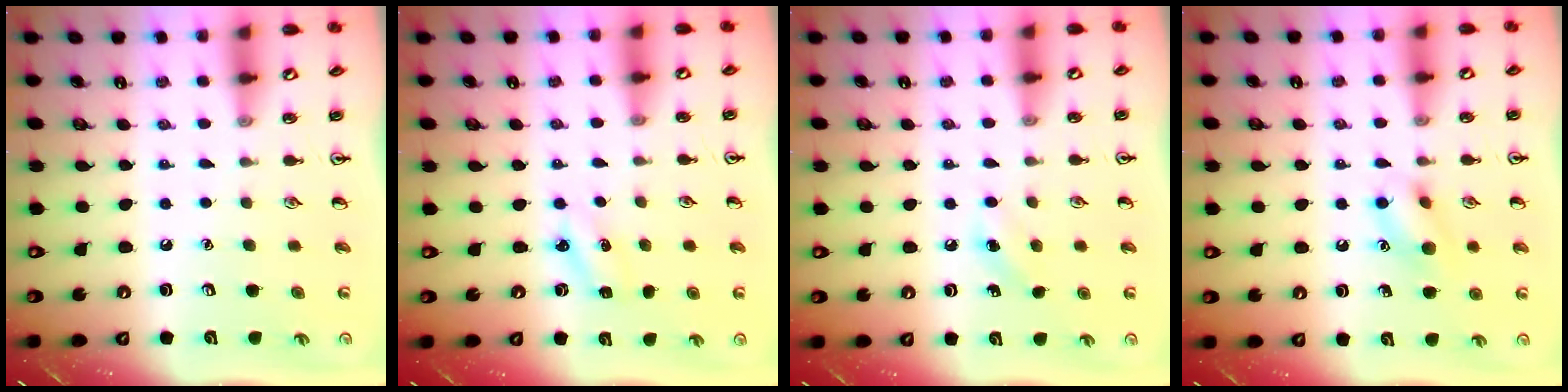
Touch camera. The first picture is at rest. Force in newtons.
{"total": 2.9, "press": 2.7, "slide": 0.9}
{"total": 6.9, "press": 6.6, "slide": 2.1}
{"total": 9.8, "press": 9.7, "slide": 1.4}